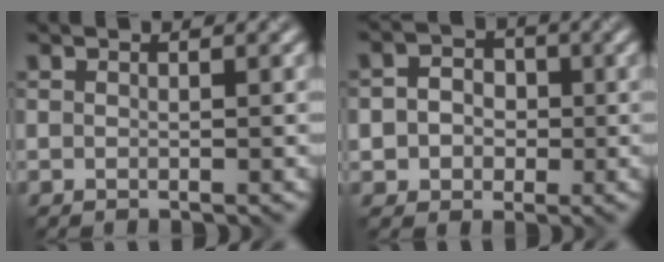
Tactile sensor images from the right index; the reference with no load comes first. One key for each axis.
{"total": 3.8, "fx": -0.1, "fy": 3.4, "fz": 1.6, "tx": -0.006, "ty": 0.008, "tz": -0.022}